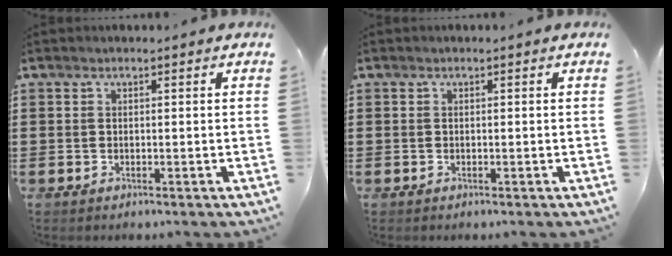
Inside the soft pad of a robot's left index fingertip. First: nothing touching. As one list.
[{"total": 0.0}]